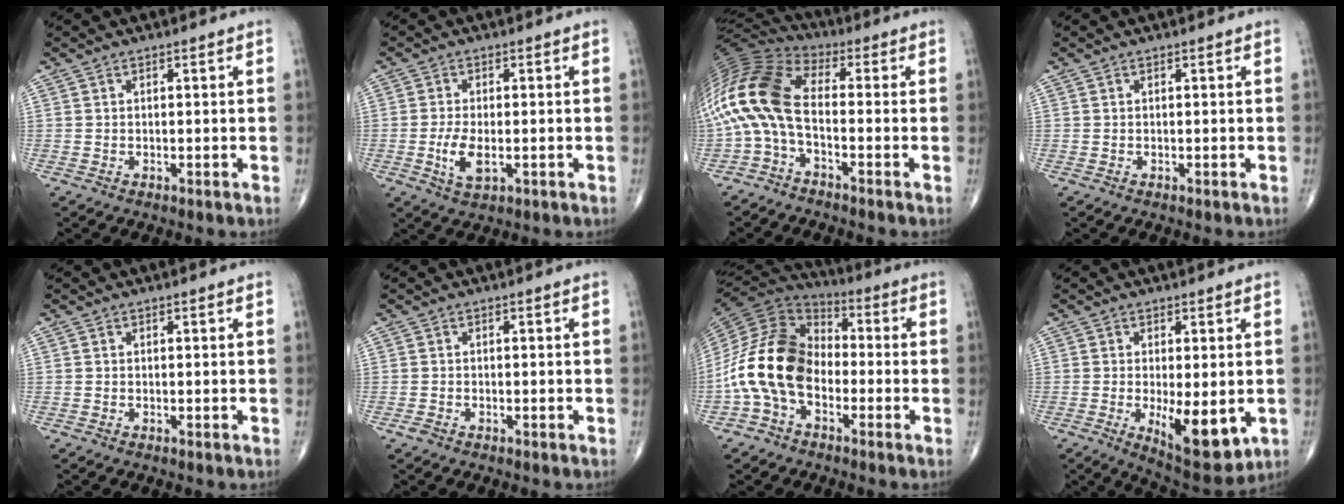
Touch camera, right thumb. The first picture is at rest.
{"total": 4.9, "force": [-1.2, 2.2, 4.3], "torque": [-0.087, -0.008, -0.020]}
{"total": 14.7, "force": [-2.3, 6.9, 12.8], "torque": [-0.275, 0.054, -0.060]}
{"total": 0.0}
{"total": 0.0}
{"total": 0.9, "force": [-0.6, 0.6, 0.4], "torque": [-0.008, 0.002, -0.012]}
{"total": 16.0, "force": [-4.0, 10.7, 11.2], "torque": [-0.216, 0.049, -0.089]}
{"total": 10.8, "force": [-2.3, 4.2, 9.7], "torque": [-0.133, -0.026, -0.023]}